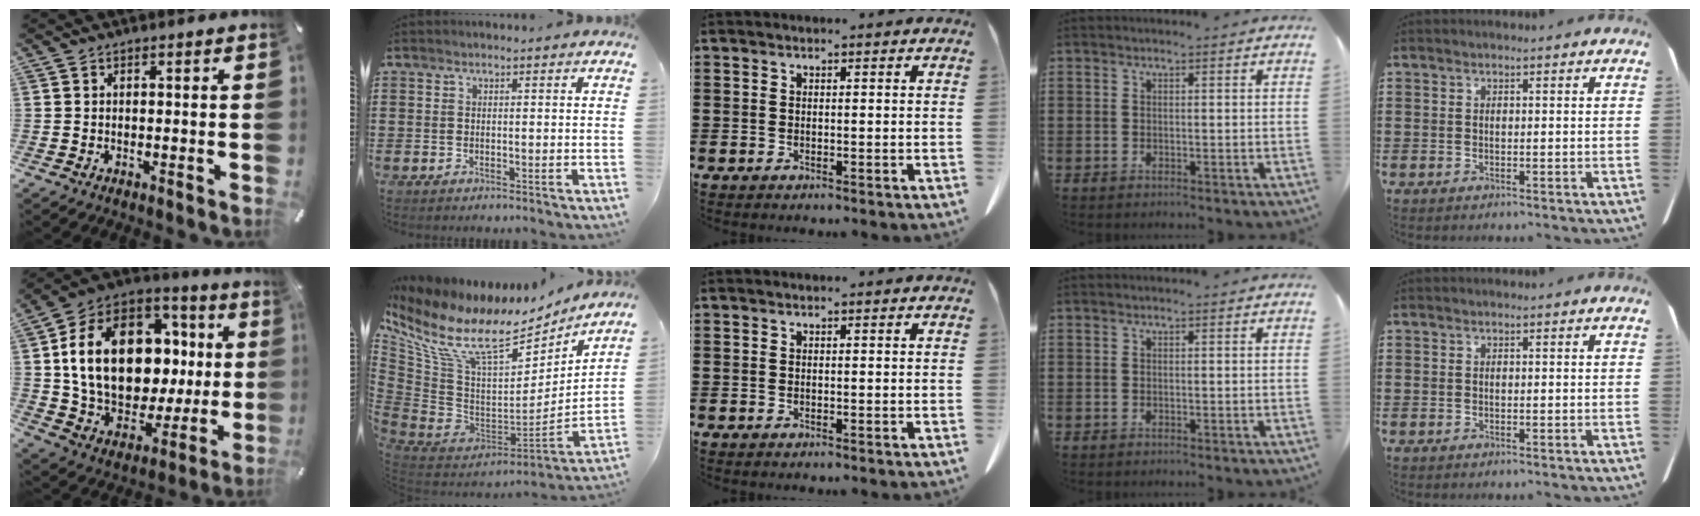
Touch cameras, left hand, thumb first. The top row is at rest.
{"thumb": {"total": 22.7, "force": [3.7, 16.1, 15.6], "torque": [-0.299, -0.017, 0.073]}, "index": {"total": 14.2, "force": [8.7, 5.8, 9.6], "torque": [-0.231, -0.062, 0.148]}}